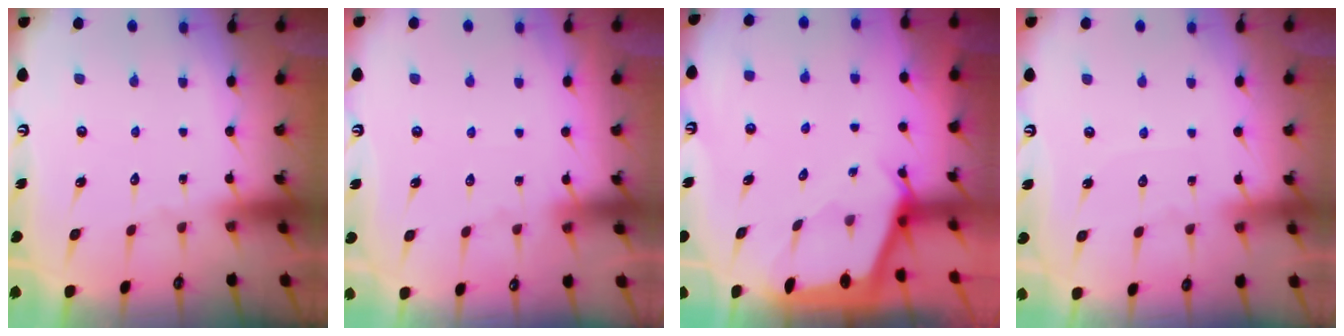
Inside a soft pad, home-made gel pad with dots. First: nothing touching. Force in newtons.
{"total": 3.2, "press": 3.2, "slide": 0.5}
{"total": 2.1, "press": 2.1, "slide": 0.1}
{"total": 3.3, "press": 3.3, "slide": 0.3}